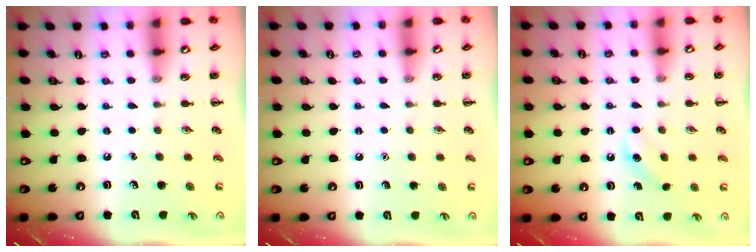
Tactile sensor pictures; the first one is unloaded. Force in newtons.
{"total": 1.6, "press": 1.6, "slide": 0.1}
{"total": 4.9, "press": 4.7, "slide": 1.3}